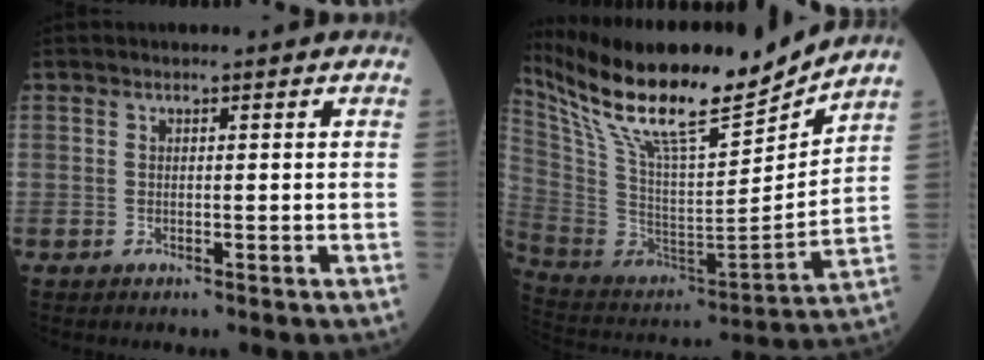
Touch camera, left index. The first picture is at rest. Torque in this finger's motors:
{"motor_torque": [1.05, -1.09, 0.42, 0.16]}